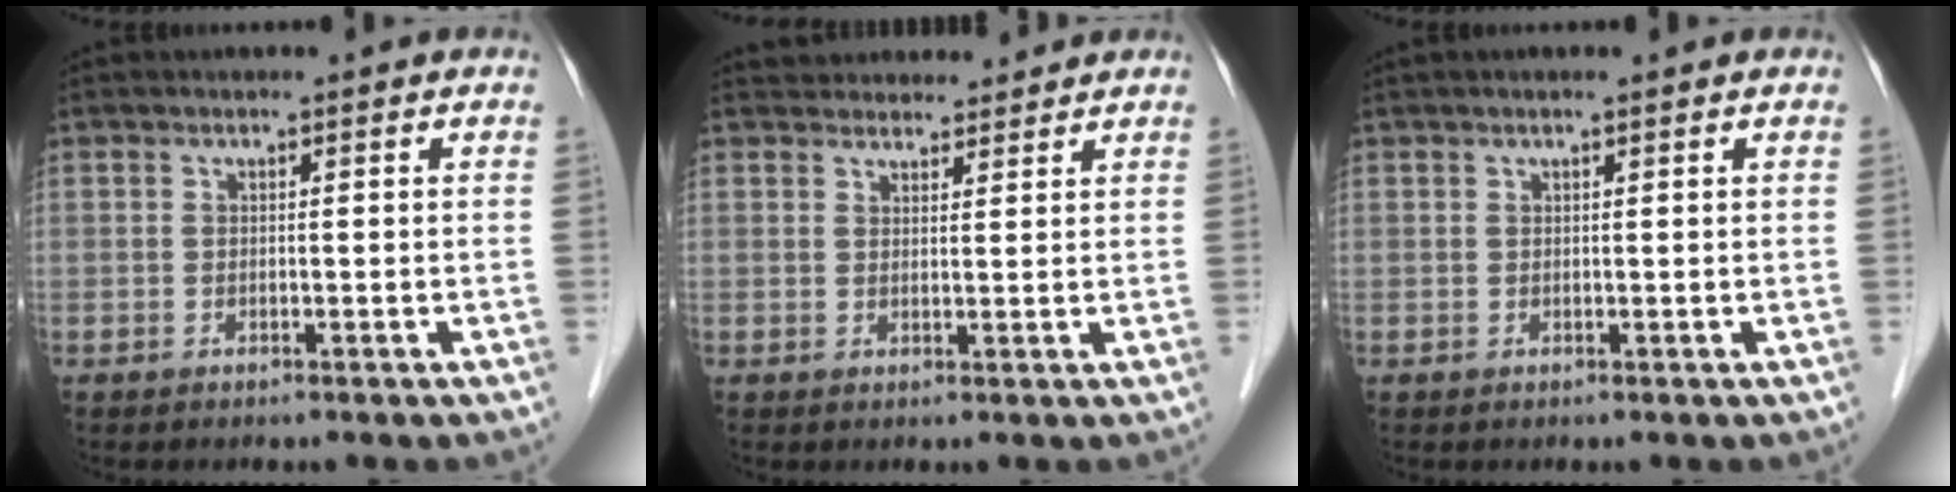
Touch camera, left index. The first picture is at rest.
{"total": 7.1, "force": [6.7, 2.0, 1.0], "torque": [0.001, 0.020, 0.084]}
{"total": 0.9, "force": [0.6, 0.0, 0.7], "torque": [-0.012, 0.007, 0.009]}